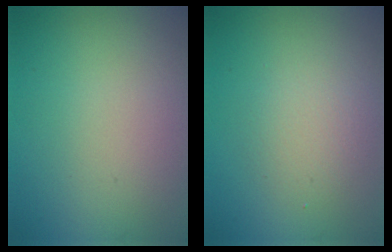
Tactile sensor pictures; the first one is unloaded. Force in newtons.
{"total": 2.2, "press": 2.2, "slide": 0.0}